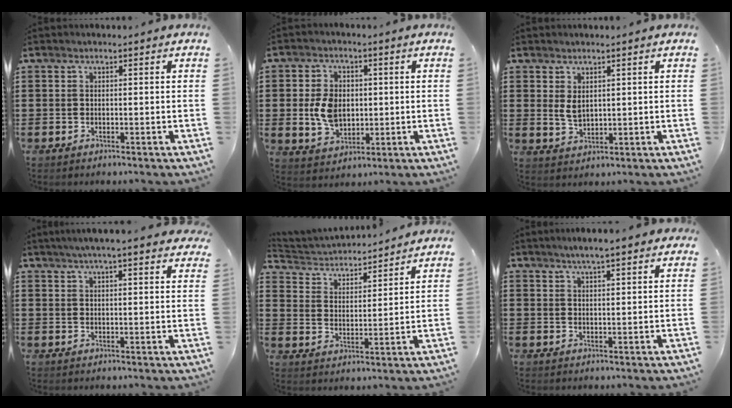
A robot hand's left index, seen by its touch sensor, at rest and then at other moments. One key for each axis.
{"total": 6.7, "fx": 0.2, "fy": 4.9, "fz": 4.6, "tx": -0.101, "ty": 0.006, "tz": -0.001}
{"total": 2.9, "fx": 1.3, "fy": 1.7, "fz": 2.1, "tx": -0.044, "ty": 0.005, "tz": 0.024}
{"total": 4.5, "fx": 3.9, "fy": -0.2, "fz": 2.2, "tx": -0.053, "ty": -0.005, "tz": 0.070}
{"total": 3.3, "fx": 3.2, "fy": 0.4, "fz": 0.1, "tx": -0.025, "ty": -0.029, "tz": 0.049}
{"total": 3.6, "fx": 2.9, "fy": 0.3, "fz": 2.0, "tx": -0.046, "ty": 0.001, "tz": 0.051}